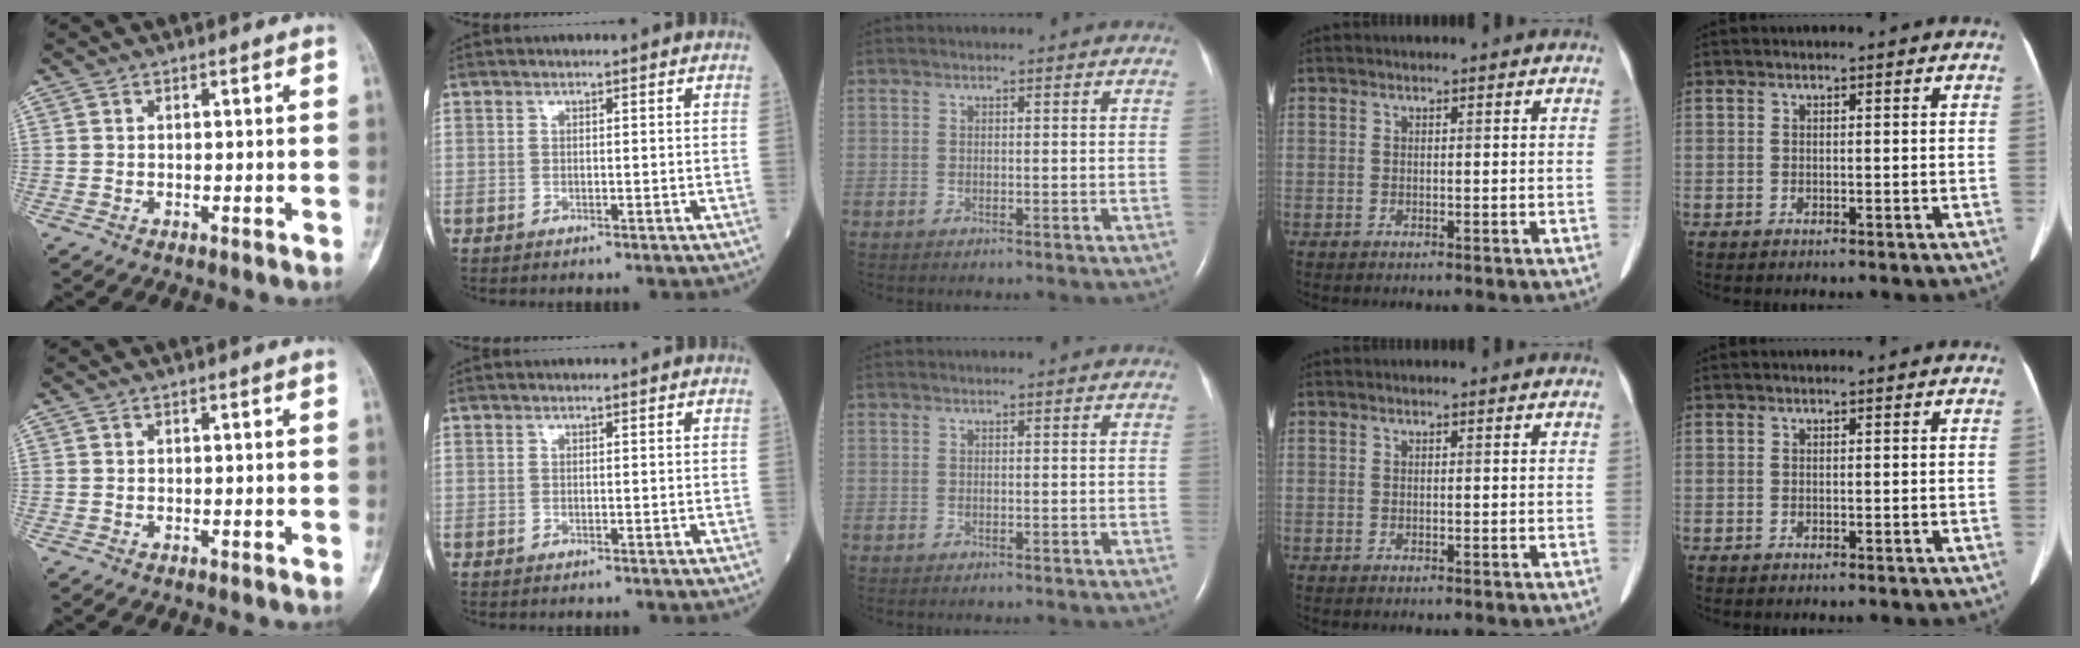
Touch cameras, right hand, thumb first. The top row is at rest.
{}